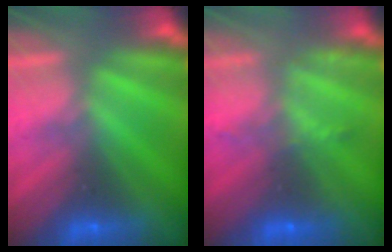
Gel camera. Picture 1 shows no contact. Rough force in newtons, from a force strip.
{"total": 2.3}